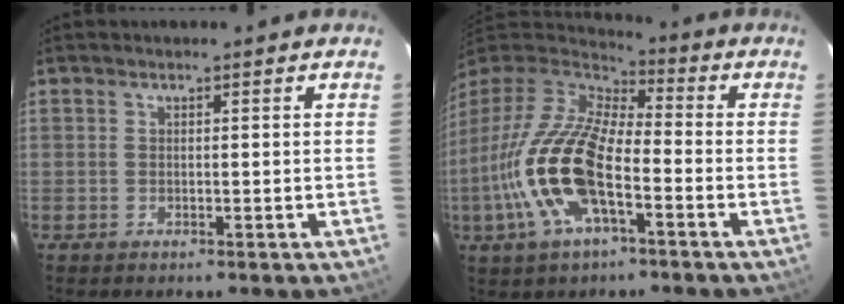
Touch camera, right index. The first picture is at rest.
{"total": 19.8, "force": [-6.4, 8.0, 17.0], "torque": [-0.353, -0.021, -0.132]}